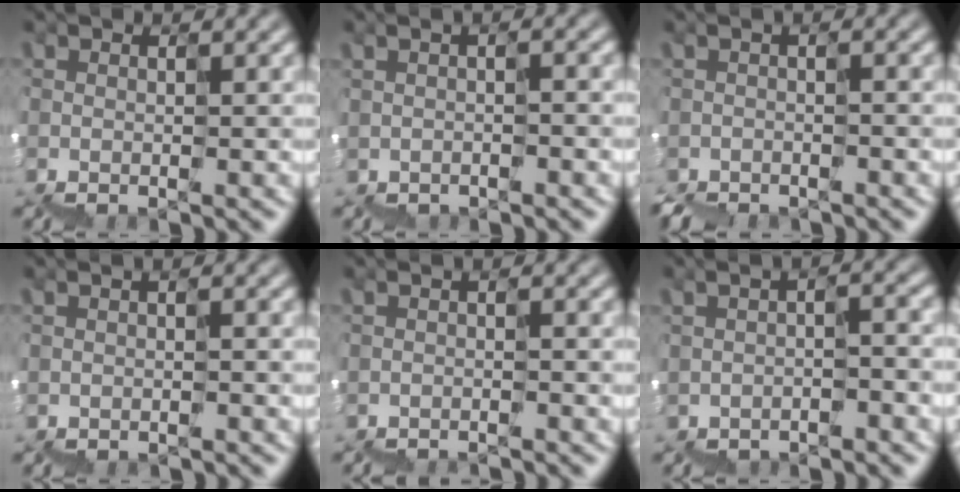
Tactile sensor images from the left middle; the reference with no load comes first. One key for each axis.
{"total": 0.9, "fx": -0.8, "fy": 0.2, "fz": 0.3, "tx": 0.007, "ty": 0.002, "tz": -0.004}
{"total": 3.1, "fx": -3.1, "fy": 0.3, "fz": 0.1, "tx": 0.000, "ty": 0.005, "tz": -0.036}
{"total": 1.3, "fx": -1.2, "fy": 0.3, "fz": 0.3, "tx": 0.003, "ty": 0.001, "tz": -0.007}
{"total": 1.8, "fx": -1.8, "fy": 0.0, "fz": 0.0, "tx": 0.010, "ty": 0.000, "tz": -0.020}
{"total": 2.4, "fx": -1.9, "fy": 0.6, "fz": 1.4, "tx": -0.012, "ty": 0.003, "tz": -0.022}